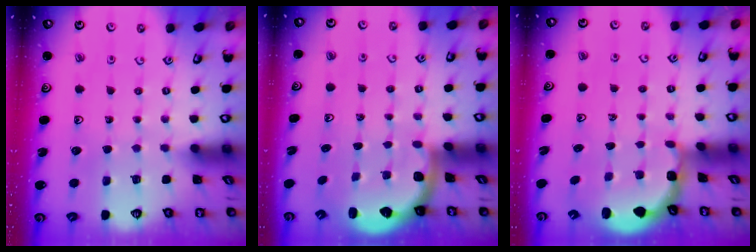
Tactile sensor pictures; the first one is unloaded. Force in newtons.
{"total": 2.1, "press": 1.9, "slide": 1.0}
{"total": 2.4, "press": 1.7, "slide": 1.6}